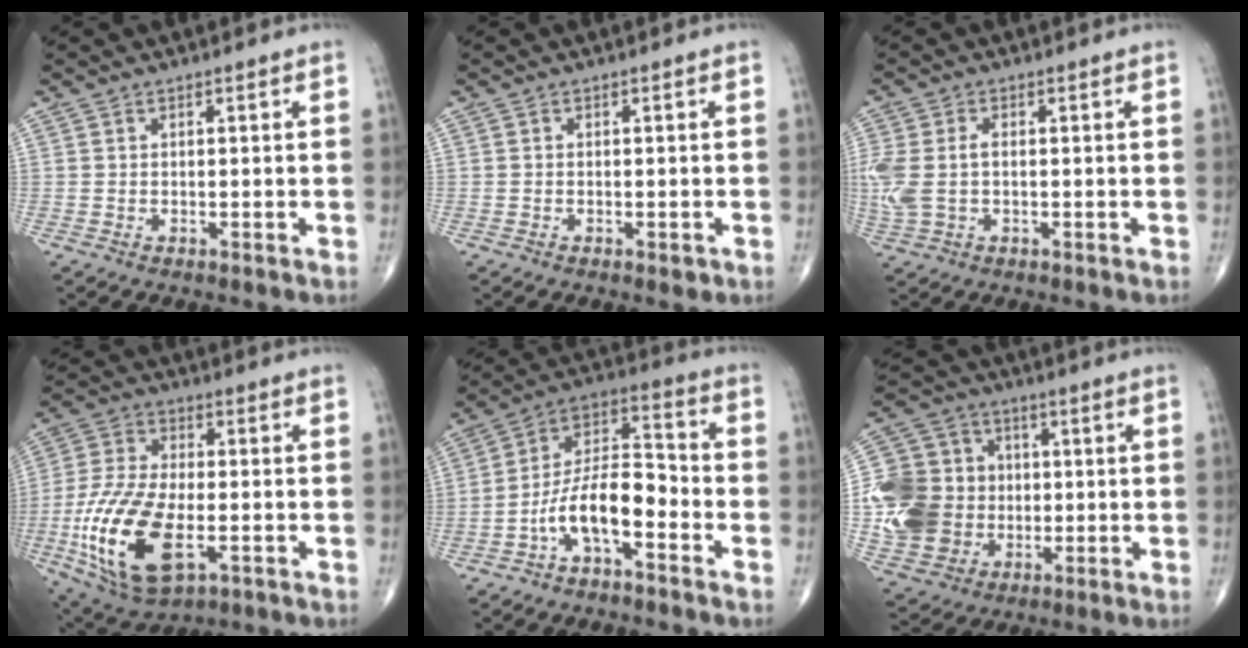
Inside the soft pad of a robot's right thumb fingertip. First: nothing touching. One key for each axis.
{"total": 1.1, "fx": -0.5, "fy": 0.5, "fz": 0.8, "tx": -0.011, "ty": -0.002, "tz": -0.006}
{"total": 7.6, "fx": -0.1, "fy": 4.6, "fz": 6.1, "tx": -0.163, "ty": 0.013, "tz": 0.002}
{"total": 19.8, "fx": -5.4, "fy": 9.7, "fz": 16.4, "tx": -0.344, "ty": 0.001, "tz": -0.088}
{"total": 11.8, "fx": -5.1, "fy": 4.8, "fz": 9.5, "tx": -0.168, "ty": 0.068, "tz": -0.098}
{"total": 16.9, "fx": -0.9, "fy": 14.7, "fz": 8.3, "tx": -0.143, "ty": 0.022, "tz": -0.011}